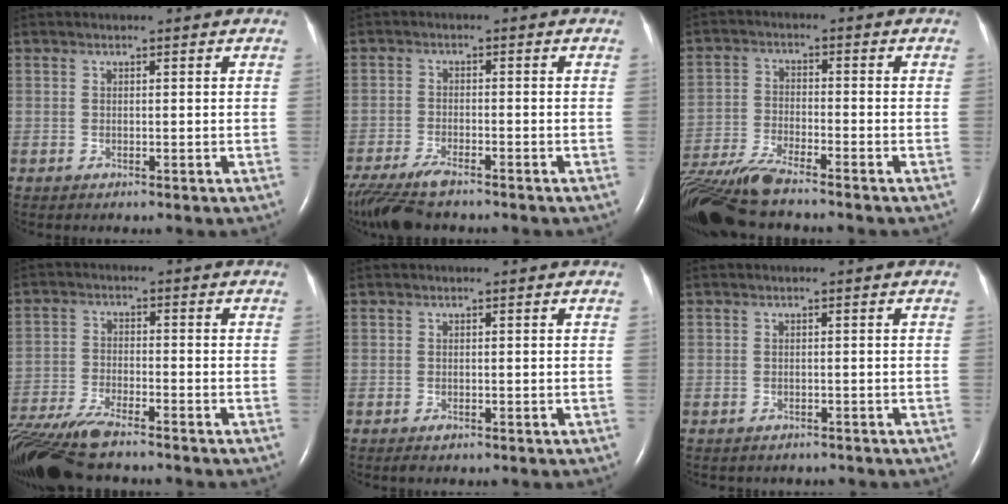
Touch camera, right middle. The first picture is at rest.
{"total": 8.1, "force": [-6.8, 1.3, 4.2], "torque": [-0.079, -0.023, -0.119]}
{"total": 11.6, "force": [-10.2, 0.4, 5.5], "torque": [-0.104, -0.025, -0.182]}
{"total": 12.6, "force": [-10.8, 1.5, 6.3], "torque": [-0.117, -0.028, -0.184]}
{"total": 0.6, "force": [-0.4, 0.2, 0.4], "torque": [-0.010, -0.001, -0.005]}
{"total": 2.5, "force": [-2.2, 1.1, 0.4], "torque": [-0.012, -0.001, -0.026]}